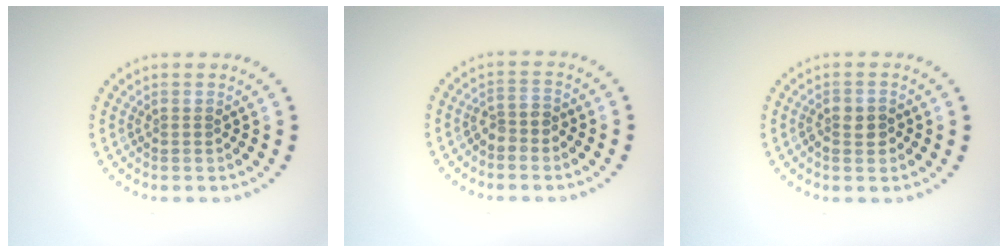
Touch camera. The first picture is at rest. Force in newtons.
{"total": 1.5, "press": 1.2, "slide": 0.8}
{"total": 2.0, "press": 1.9, "slide": 0.6}